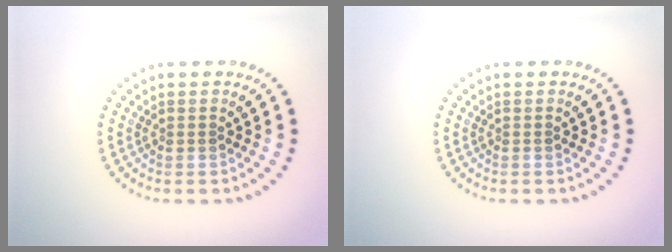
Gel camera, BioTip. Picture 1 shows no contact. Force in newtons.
{"total": 0.0}